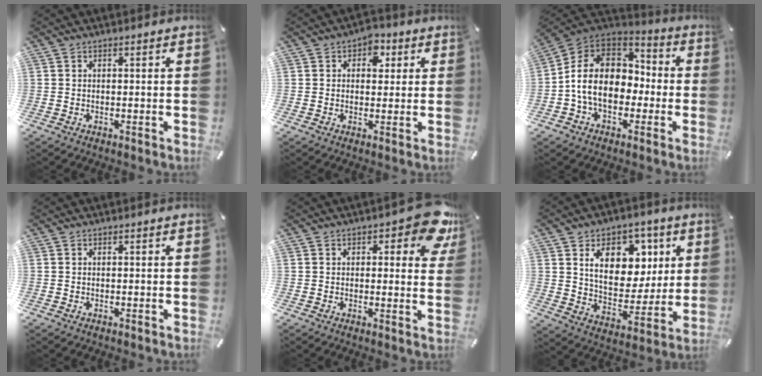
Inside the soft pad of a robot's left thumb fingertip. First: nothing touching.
{"total": 4.7, "force": [1.5, 3.4, 2.8], "torque": [-0.020, -0.004, 0.016]}
{"total": 14.1, "force": [-2.5, 10.9, 8.5], "torque": [-0.181, 0.027, -0.044]}
{"total": 0.0}
{"total": 9.2, "force": [4.5, 4.0, 7.0], "torque": [-0.074, -0.025, 0.071]}
{"total": 15.0, "force": [6.2, 10.7, 8.4], "torque": [-0.128, -0.019, 0.114]}